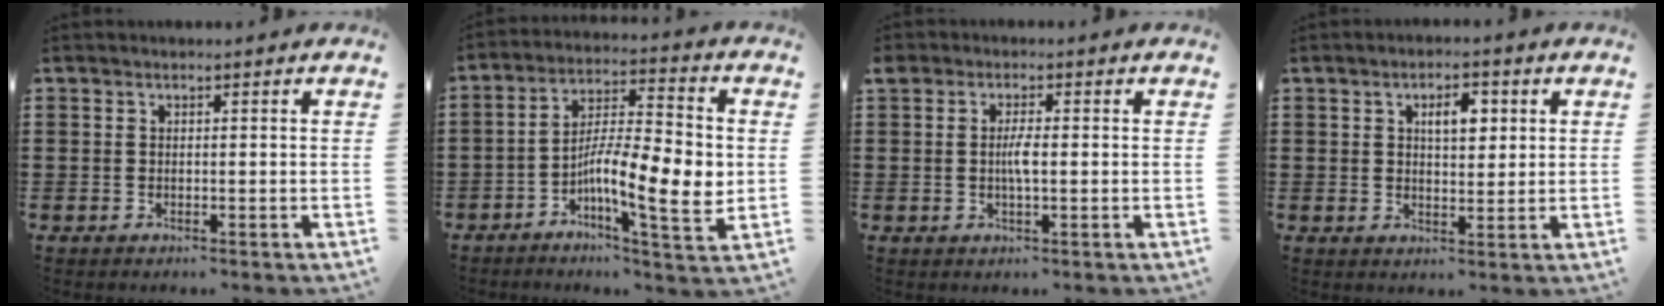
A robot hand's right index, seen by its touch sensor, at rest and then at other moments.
{"total": 11.5, "force": [-2.2, 2.8, 11.0], "torque": [-0.207, -0.004, -0.041]}
{"total": 2.8, "force": [-0.1, 0.8, 2.7], "torque": [-0.051, -0.001, -0.003]}
{"total": 4.1, "force": [1.4, 1.9, 3.4], "torque": [-0.048, 0.002, 0.017]}